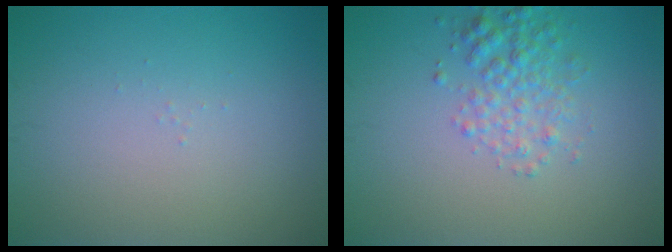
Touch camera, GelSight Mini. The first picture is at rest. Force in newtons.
{"total": 2.9, "press": 2.9, "slide": 0.1}